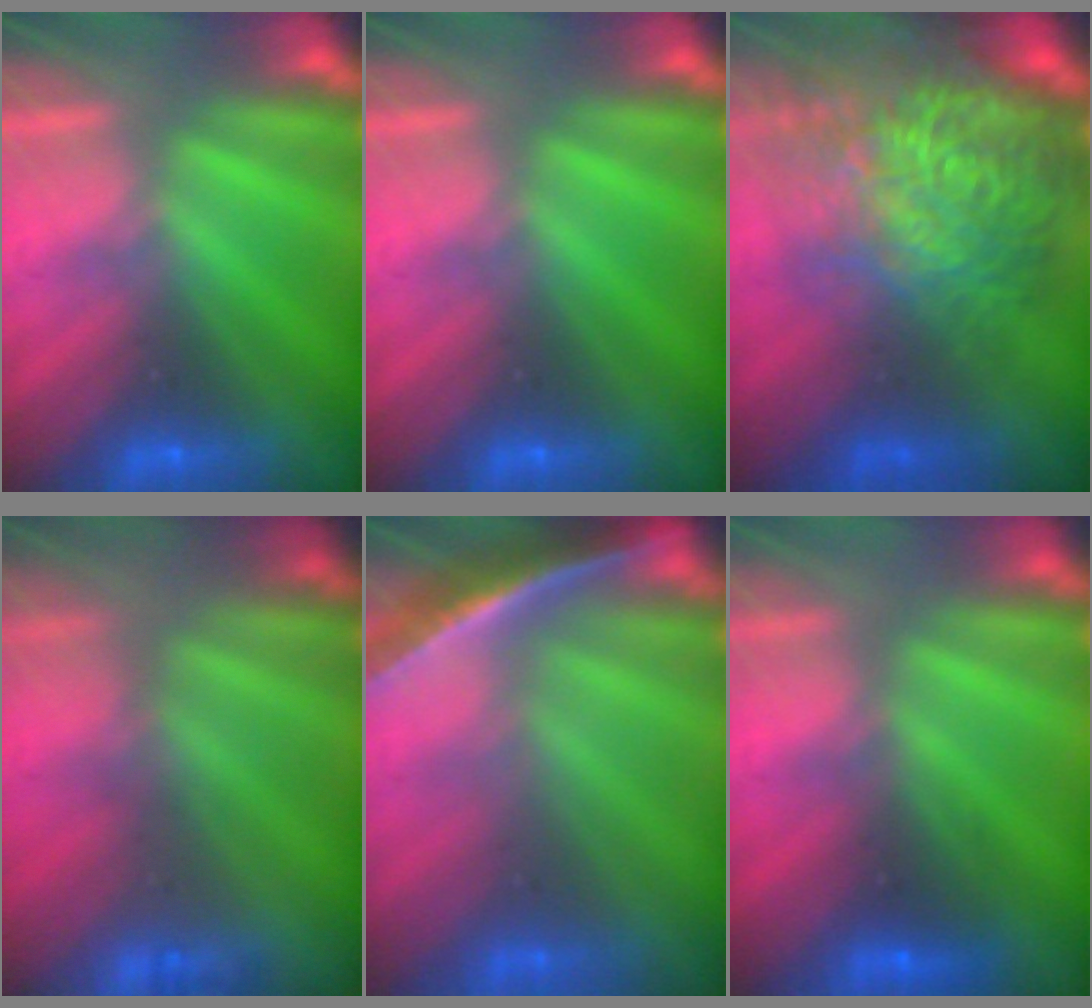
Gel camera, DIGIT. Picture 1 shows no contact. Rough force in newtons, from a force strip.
{"total": 0.0}
{"total": 7.1}
{"total": 2.3}
{"total": 1.7}
{"total": 2.6}